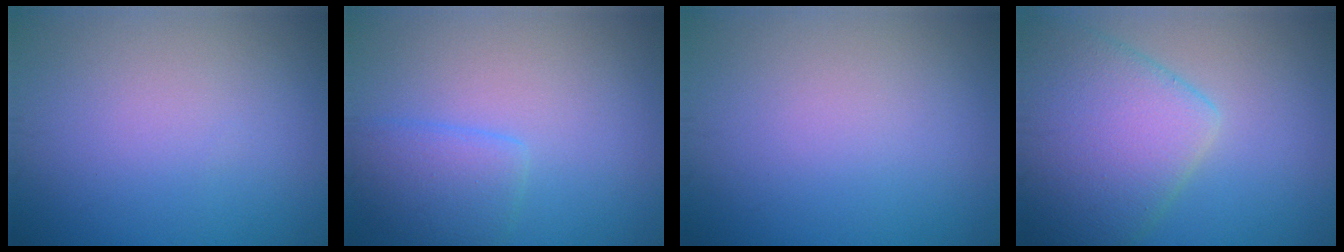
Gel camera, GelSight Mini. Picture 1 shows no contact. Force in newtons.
{"total": 2.8, "press": 2.8, "slide": 0.3}
{"total": 0.0}
{"total": 8.2, "press": 8.2, "slide": 0.4}